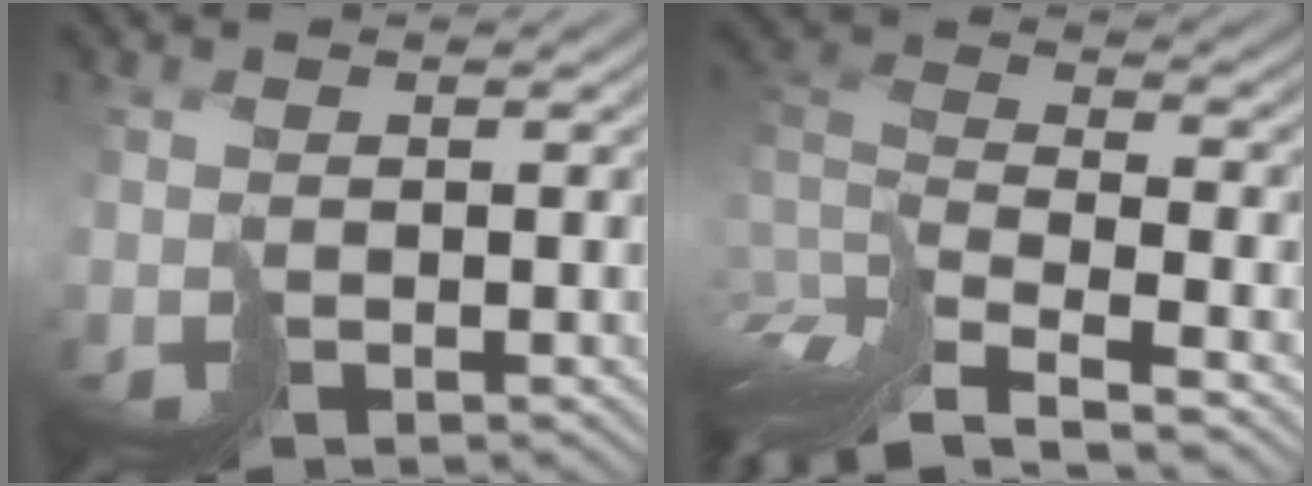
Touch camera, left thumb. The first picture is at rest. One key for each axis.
{"total": 10.9, "fx": -7.9, "fy": 2.7, "fz": 7.0, "tx": -0.160, "ty": 0.001, "tz": -0.153}